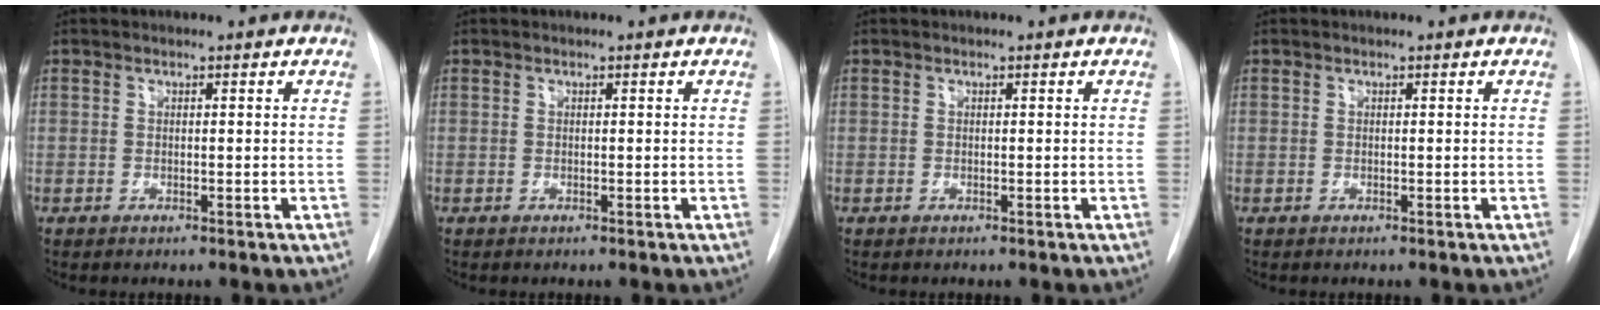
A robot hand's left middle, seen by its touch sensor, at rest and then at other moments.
{"total": 0.0}
{"total": 0.0}
{"total": 0.0}